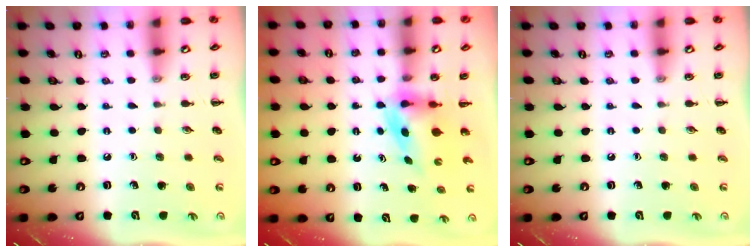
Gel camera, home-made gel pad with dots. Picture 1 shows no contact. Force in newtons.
{"total": 5.2, "press": 5.1, "slide": 0.6}
{"total": 0.0}